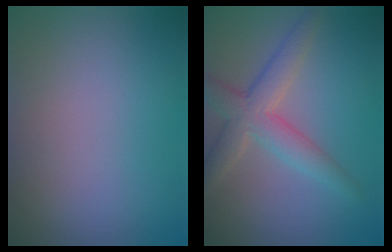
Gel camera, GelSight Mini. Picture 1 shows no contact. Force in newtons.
{"total": 4.5, "press": 4.5, "slide": 0.4}